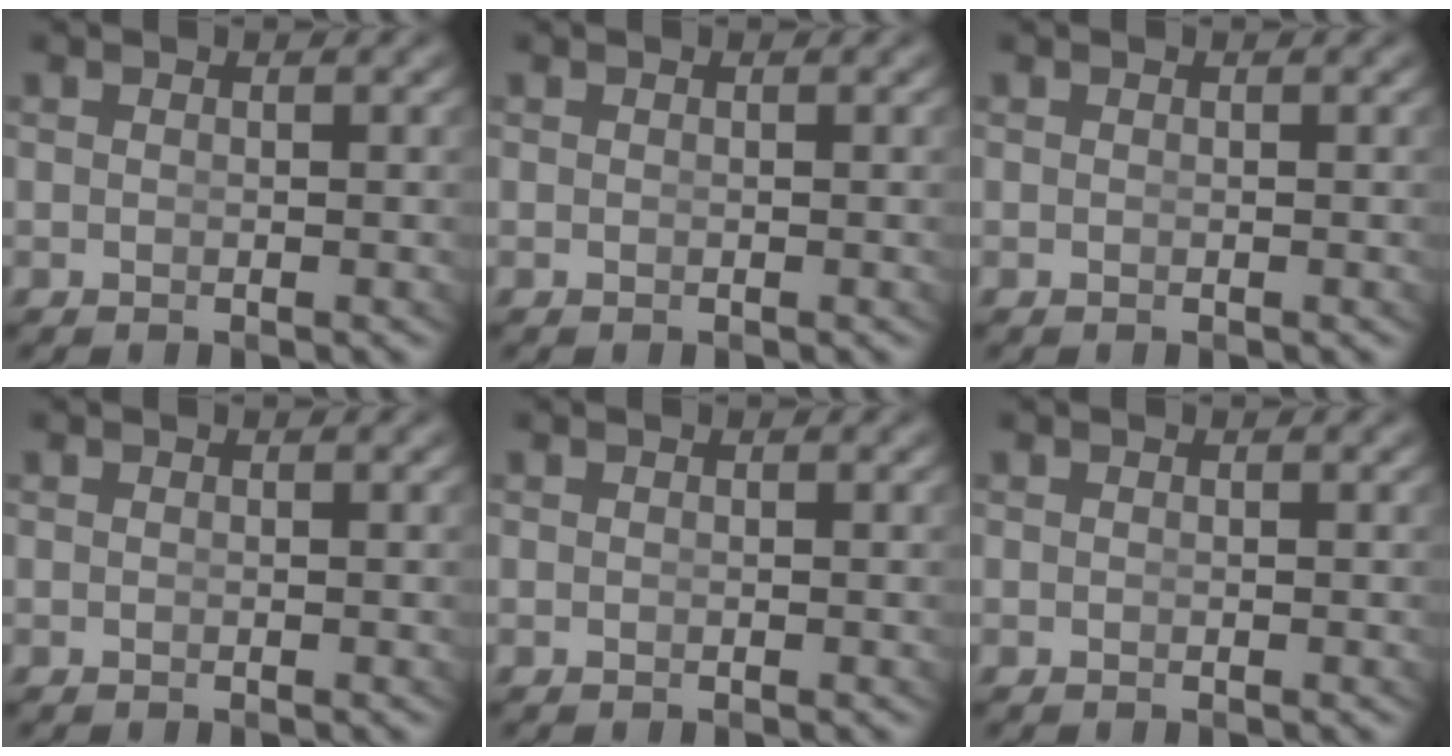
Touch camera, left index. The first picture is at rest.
{"total": 0.0}
{"total": 1.1, "force": [-0.2, -1.0, -0.5], "torque": [0.011, -0.015, 0.010]}
{"total": 0.0}
{"total": 1.1, "force": [-0.2, -1.0, -0.5], "torque": [0.011, -0.015, 0.009]}
{"total": 0.0}